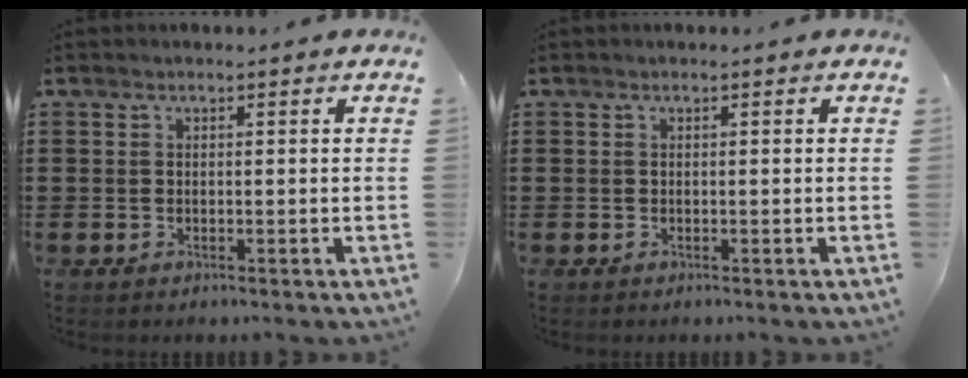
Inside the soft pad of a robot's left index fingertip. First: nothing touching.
{"total": 0.0}